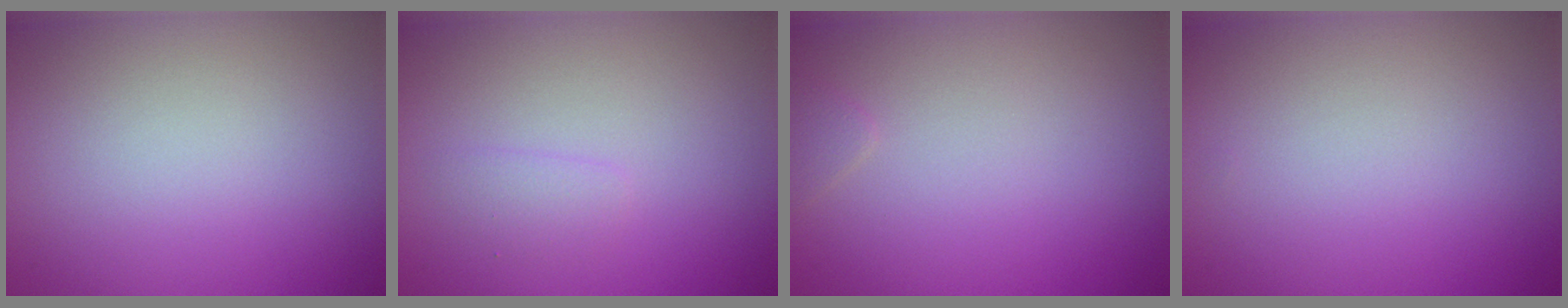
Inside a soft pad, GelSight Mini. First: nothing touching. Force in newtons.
{"total": 0.9, "press": 0.9, "slide": 0.0}
{"total": 0.7, "press": 0.7, "slide": 0.0}
{"total": 0.0}